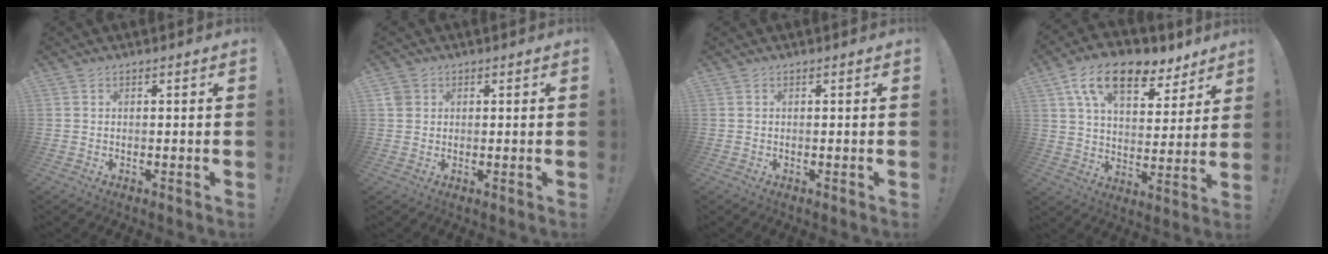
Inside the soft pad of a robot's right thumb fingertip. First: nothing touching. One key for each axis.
{"total": 3.0, "fx": 1.4, "fy": 2.5, "fz": 0.9, "tx": -0.012, "ty": 0.000, "tz": 0.028}
{"total": 0.0}
{"total": 16.7, "fx": 10.2, "fy": 8.6, "fz": 10.0, "tx": -0.168, "ty": -0.056, "tz": 0.181}